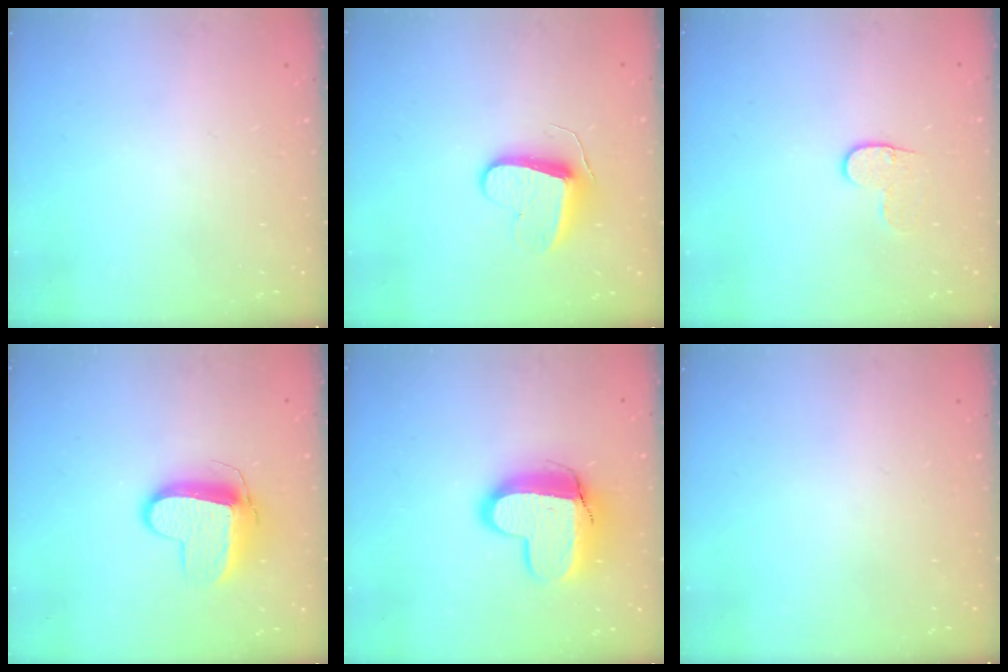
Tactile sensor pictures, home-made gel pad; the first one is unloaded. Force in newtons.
{"total": 8.5, "press": 8.5, "slide": 0.3}
{"total": 5.7, "press": 5.6, "slide": 0.6}
{"total": 11.1, "press": 11.1, "slide": 0.4}
{"total": 12.7, "press": 12.7, "slide": 1.4}
{"total": 0.0}